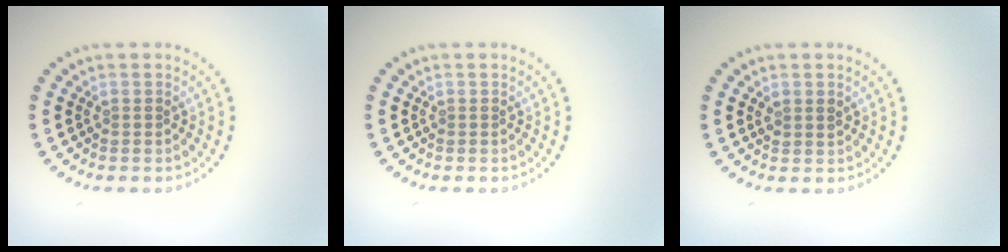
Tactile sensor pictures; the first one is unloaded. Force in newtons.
{"total": 0.0}
{"total": 1.1, "press": 1.0, "slide": 0.5}